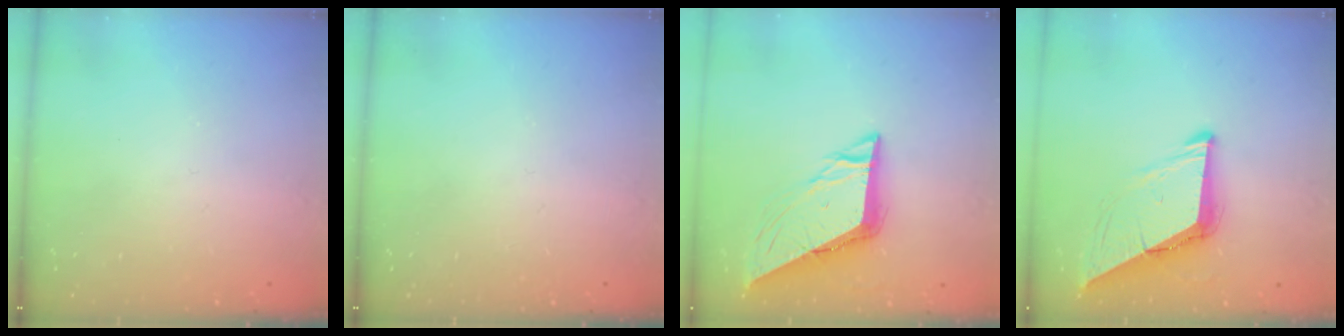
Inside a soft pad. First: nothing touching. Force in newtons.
{"total": 0.0}
{"total": 9.3, "press": 9.3, "slide": 1.0}
{"total": 9.1, "press": 9.1, "slide": 0.7}